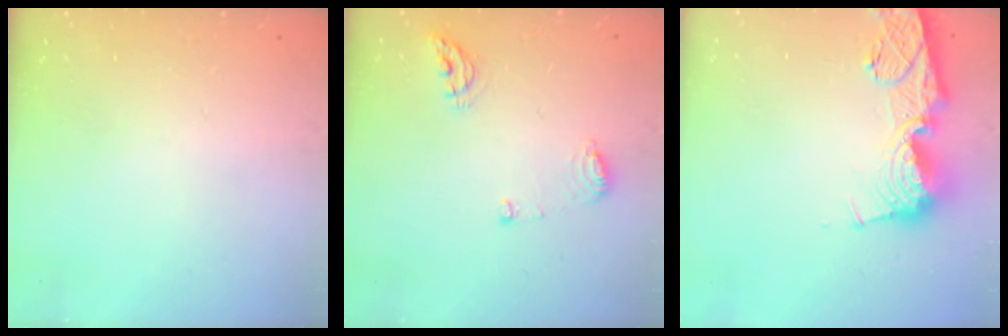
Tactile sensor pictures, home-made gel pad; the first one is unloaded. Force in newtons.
{"total": 6.9, "press": 6.8, "slide": 0.9}
{"total": 16.1, "press": 16.0, "slide": 1.6}